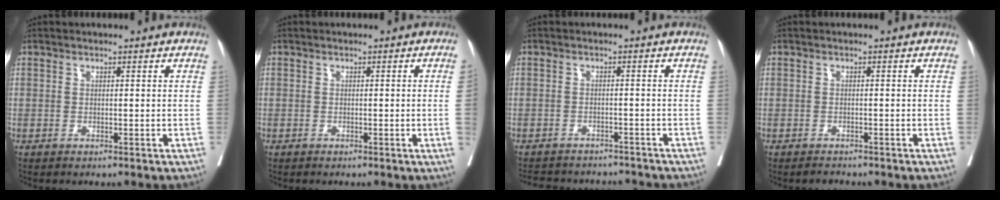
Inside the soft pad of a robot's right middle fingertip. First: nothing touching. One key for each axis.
{"total": 1.4, "fx": -0.3, "fy": -0.5, "fz": 1.2, "tx": -0.012, "ty": -0.001, "tz": -0.006}
{"total": 11.0, "fx": -10.2, "fy": 3.3, "fz": 2.5, "tx": -0.049, "ty": 0.011, "tz": -0.126}
{"total": 1.3, "fx": -1.2, "fy": 0.4, "fz": 0.1, "tx": -0.005, "ty": -0.003, "tz": -0.016}